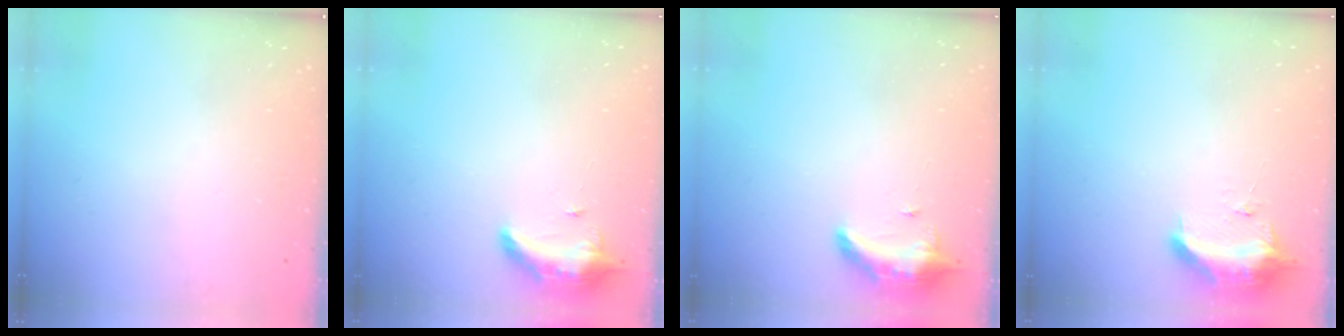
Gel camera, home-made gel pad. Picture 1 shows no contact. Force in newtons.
{"total": 8.2, "press": 8.1, "slide": 1.6}
{"total": 8.2, "press": 8.1, "slide": 1.6}
{"total": 10.0, "press": 10.0, "slide": 0.4}